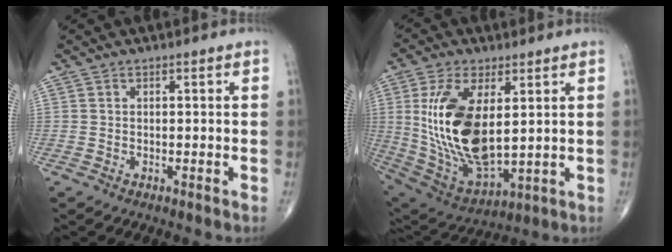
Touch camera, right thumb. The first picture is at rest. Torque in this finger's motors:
{"motor_torque": [-0.65, 2.42, 2.10, 0.67, 0.68]}